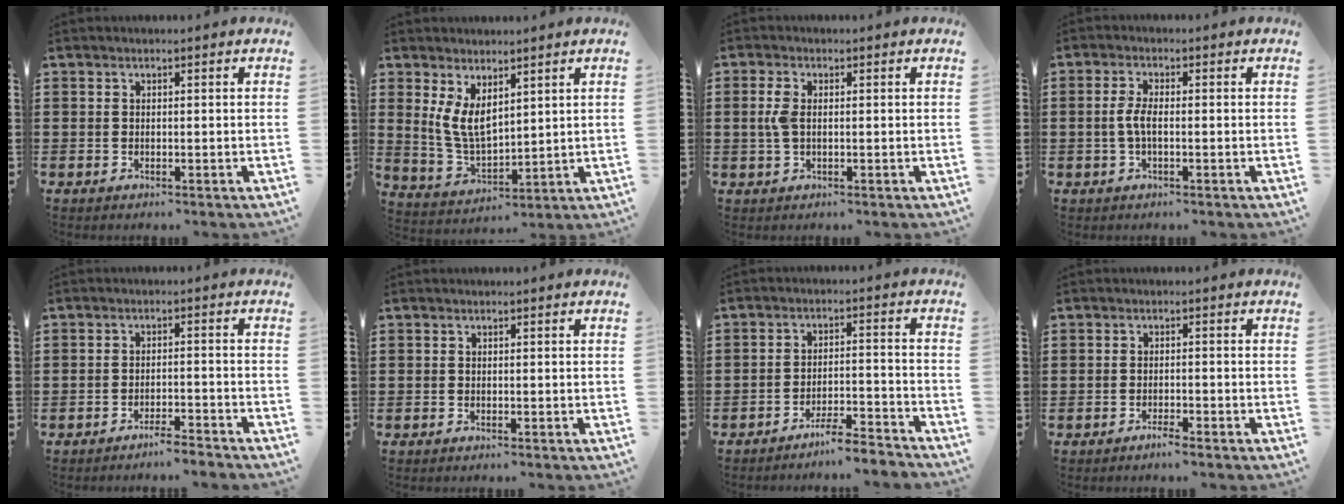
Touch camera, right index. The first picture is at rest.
{"total": 6.2, "force": [2.8, 3.4, 4.4], "torque": [-0.110, -0.007, 0.050]}
{"total": 3.4, "force": [0.2, 1.7, 2.9], "torque": [-0.074, 0.001, -0.003]}
{"total": 3.3, "force": [-0.5, 1.0, 3.1], "torque": [-0.078, -0.006, -0.017]}
{"total": 2.8, "force": [-2.7, -0.1, 0.5], "torque": [-0.012, 0.000, -0.056]}
{"total": 0.0}
{"total": 4.8, "force": [-4.6, 0.1, 1.6], "torque": [-0.028, 0.001, -0.089]}
{"total": 1.4, "force": [-1.3, 0.1, 0.6], "torque": [-0.013, -0.002, -0.024]}